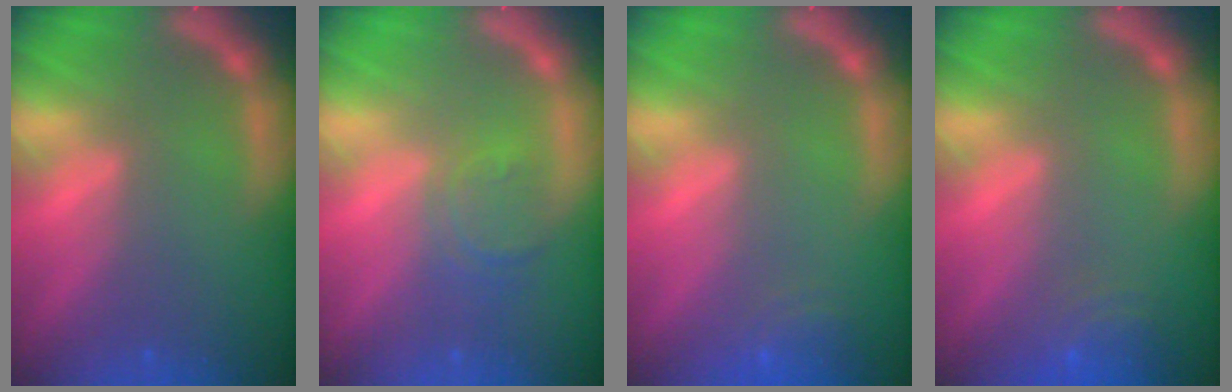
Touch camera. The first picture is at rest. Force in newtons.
{"total": 3.0}
{"total": 2.5}
{"total": 4.0}